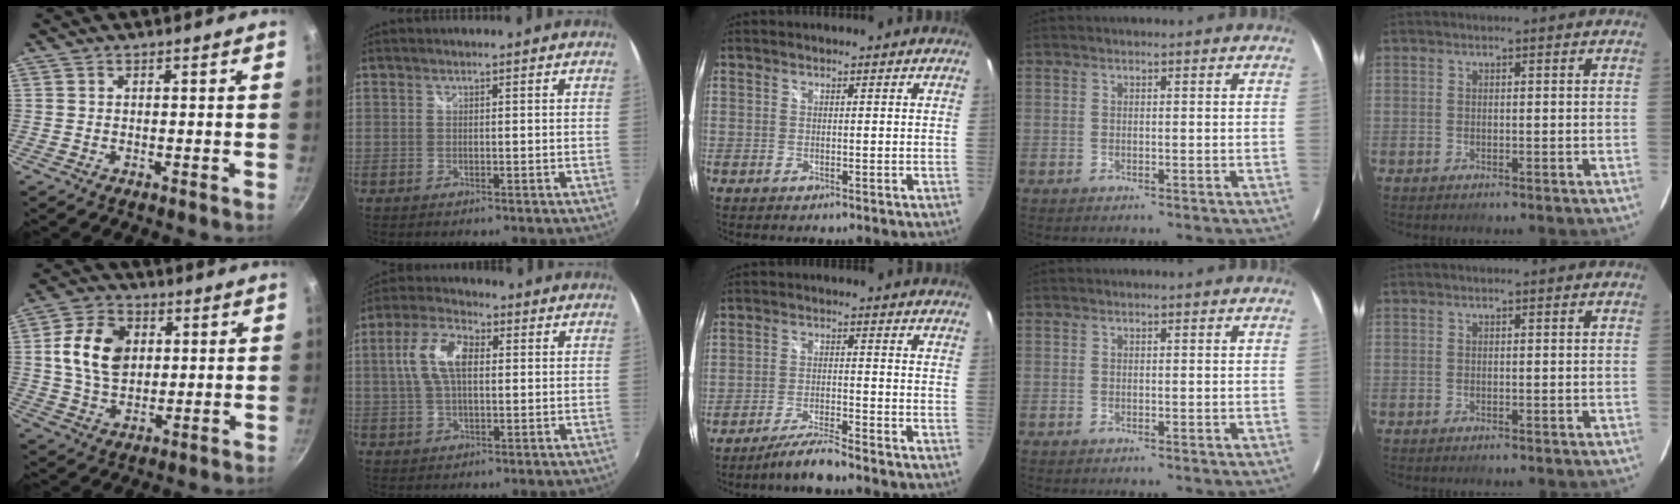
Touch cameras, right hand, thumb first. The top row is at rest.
{"thumb": {"total": 12.3, "force": [2.4, 8.8, 8.3], "torque": [-0.132, 0.001, 0.039]}, "index": {"total": 8.9, "force": [1.5, 4.5, 7.5], "torque": [-0.151, 0.020, 0.029]}, "middle": {"total": 5.3, "force": [-4.9, -0.5, 2.2], "torque": [-0.062, -0.005, -0.090]}}